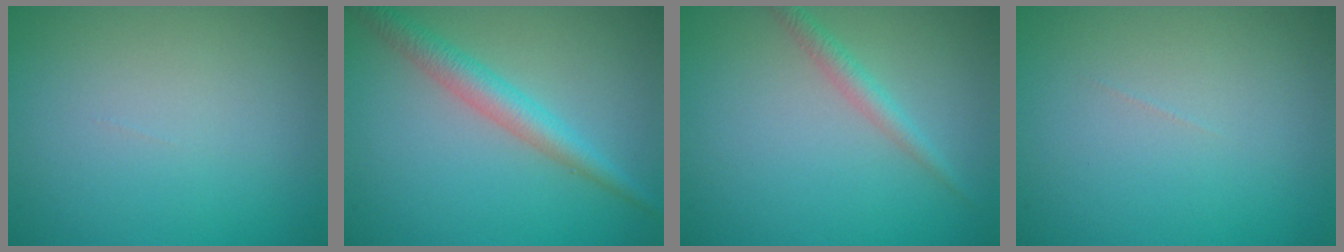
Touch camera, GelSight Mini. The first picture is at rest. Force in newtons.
{"total": 3.2, "press": 3.2, "slide": 0.0}
{"total": 1.7, "press": 1.7, "slide": 0.0}
{"total": 0.0}